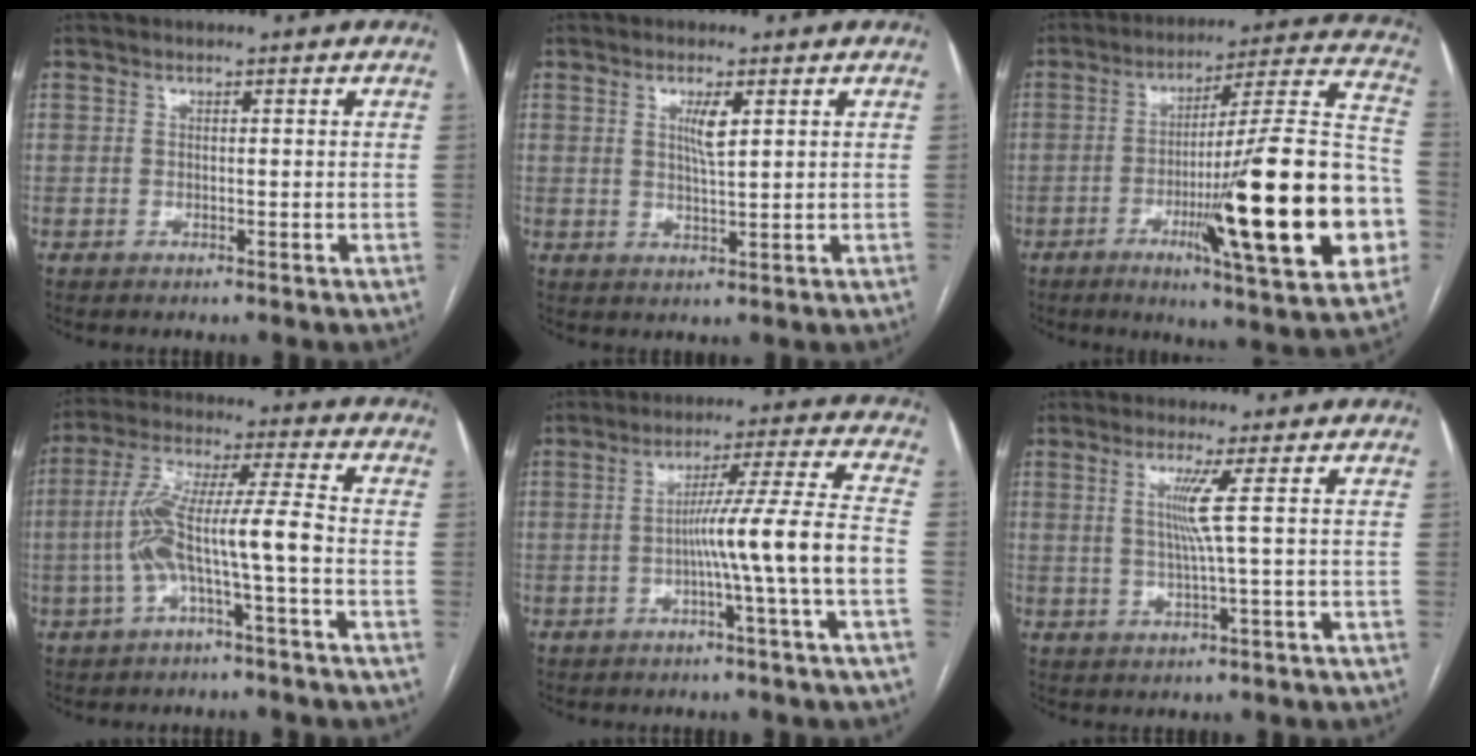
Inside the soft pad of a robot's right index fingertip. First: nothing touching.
{"total": 3.3, "force": [1.2, 0.3, 3.0], "torque": [-0.057, -0.004, 0.022]}
{"total": 26.4, "force": [-6.7, 1.5, 25.5], "torque": [-0.327, -0.004, -0.104]}
{"total": 10.0, "force": [-2.8, 0.1, 9.6], "torque": [-0.200, 0.030, -0.053]}
{"total": 10.1, "force": [-2.6, -2.3, 9.5], "torque": [-0.156, 0.012, -0.042]}
{"total": 4.2, "force": [0.9, -1.5, 3.8], "torque": [-0.077, -0.005, 0.020]}